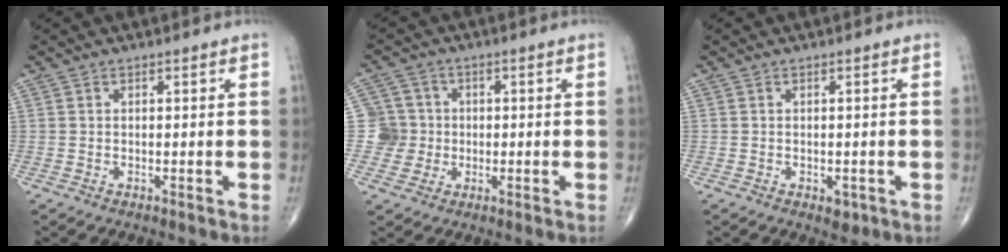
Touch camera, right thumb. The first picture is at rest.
{"total": 5.8, "force": [-0.4, 5.8, -0.2], "torque": [0.040, 0.014, -0.013]}
{"total": 2.1, "force": [-0.8, 1.2, 1.5], "torque": [-0.010, -0.003, -0.005]}